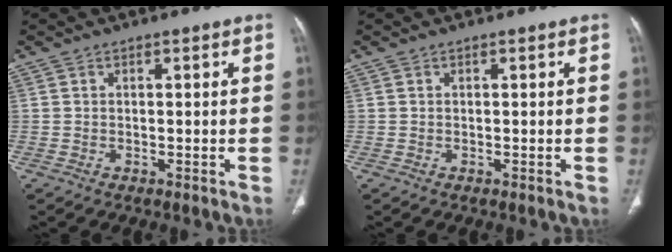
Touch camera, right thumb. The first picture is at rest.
{"total": 0.0}